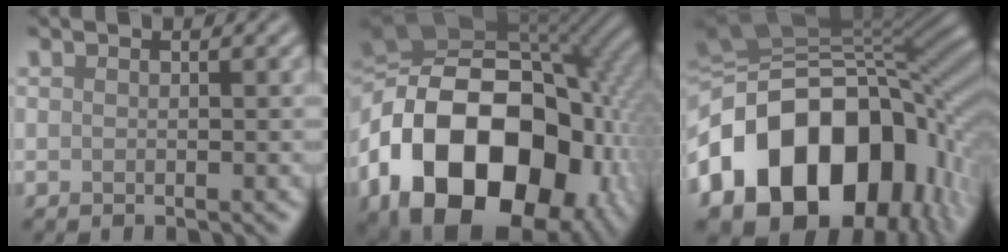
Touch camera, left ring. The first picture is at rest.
{"total": 20.8, "force": [-6.3, 14.3, 13.7], "torque": [-0.270, -0.013, -0.106]}
{"total": 18.3, "force": [-4.4, 13.4, 11.7], "torque": [-0.202, -0.006, -0.070]}